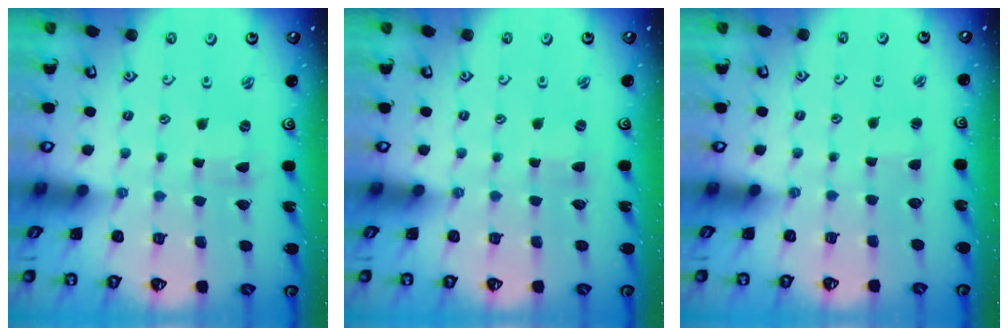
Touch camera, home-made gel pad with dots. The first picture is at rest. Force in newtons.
{"total": 0.0}
{"total": 1.0, "press": 0.9, "slide": 0.1}